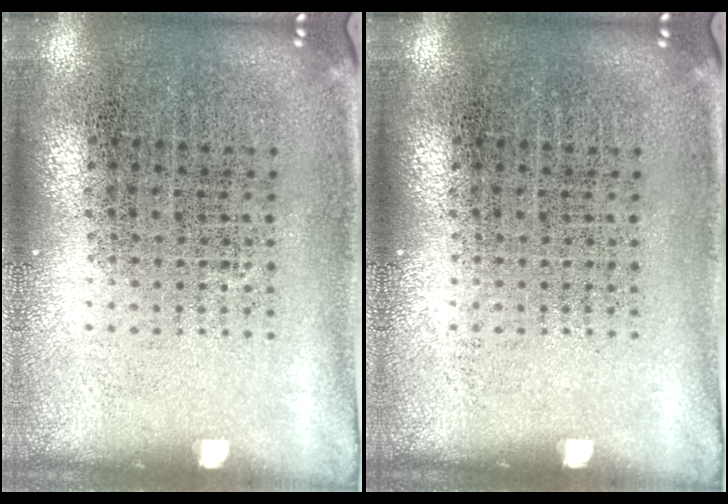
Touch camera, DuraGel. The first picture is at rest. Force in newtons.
{"total": 0.0}